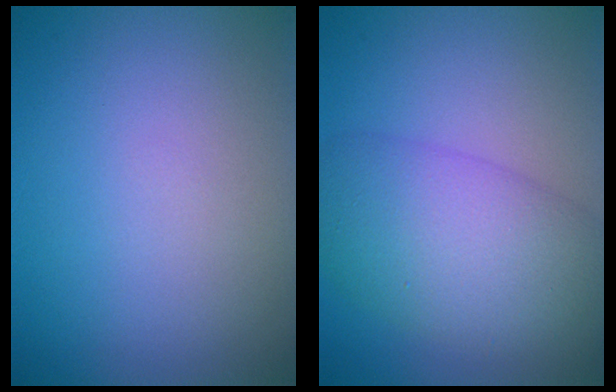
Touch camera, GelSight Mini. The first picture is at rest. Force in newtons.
{"total": 7.6, "press": 7.6, "slide": 0.3}